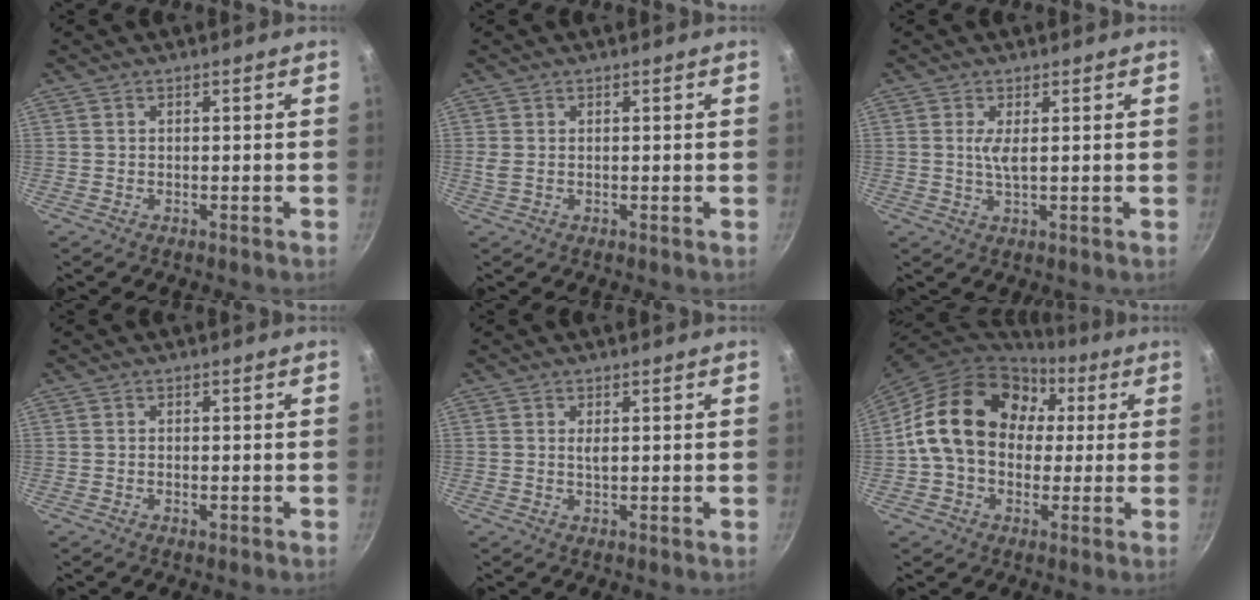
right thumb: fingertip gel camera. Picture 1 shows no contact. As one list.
[{"total": 1.3, "force": [0.2, 0.7, 1.1], "torque": [-0.025, -0.001, 0.005]}, {"total": 2.8, "force": [0.6, 0.6, 2.6], "torque": [-0.056, -0.006, 0.013]}, {"total": 1.1, "force": [-0.4, 0.6, 0.8], "torque": [-0.014, 0.002, -0.007]}, {"total": 1.3, "force": [0.3, 0.5, 1.2], "torque": [-0.021, -0.001, 0.005]}, {"total": 19.5, "force": [3.1, 15.0, 12.1], "torque": [-0.180, 0.038, 0.043]}]